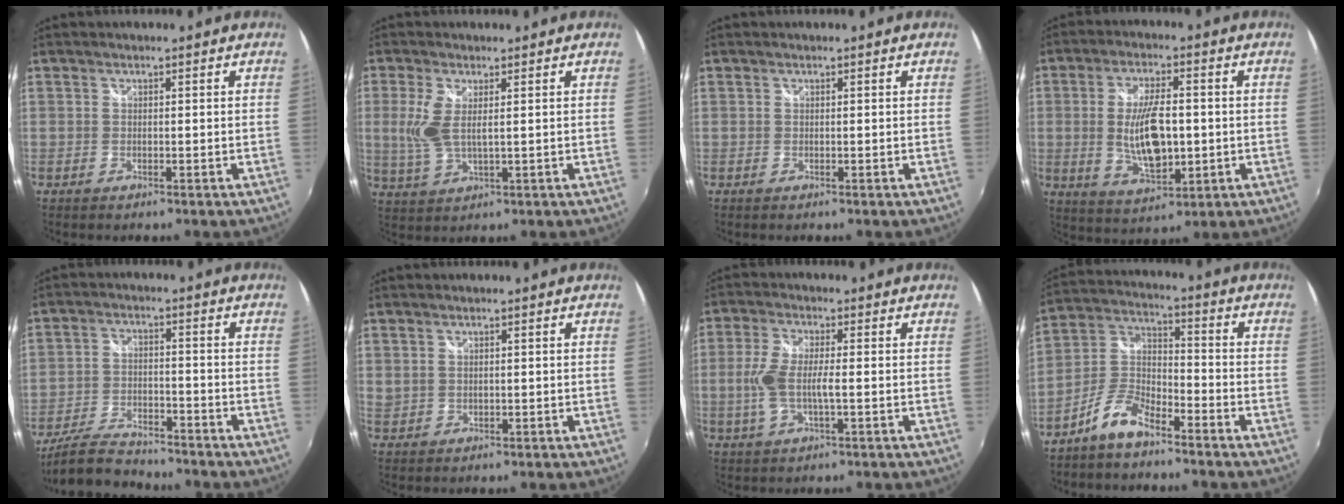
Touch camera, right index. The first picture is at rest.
{"total": 6.2, "force": [1.0, 2.2, 5.7], "torque": [-0.130, -0.003, 0.023]}
{"total": 0.0}
{"total": 11.5, "force": [-0.6, 5.0, 10.4], "torque": [-0.196, -0.010, -0.001]}
{"total": 10.7, "force": [-9.6, 2.9, 3.9], "torque": [-0.109, -0.008, -0.167]}
{"total": 1.9, "force": [0.8, 1.3, 1.1], "torque": [-0.019, -0.002, 0.018]}
{"total": 7.3, "force": [-1.0, 2.1, 6.9], "torque": [-0.147, -0.002, -0.019]}
{"total": 8.1, "force": [-6.0, 2.9, 4.6], "torque": [-0.115, 0.020, -0.120]}